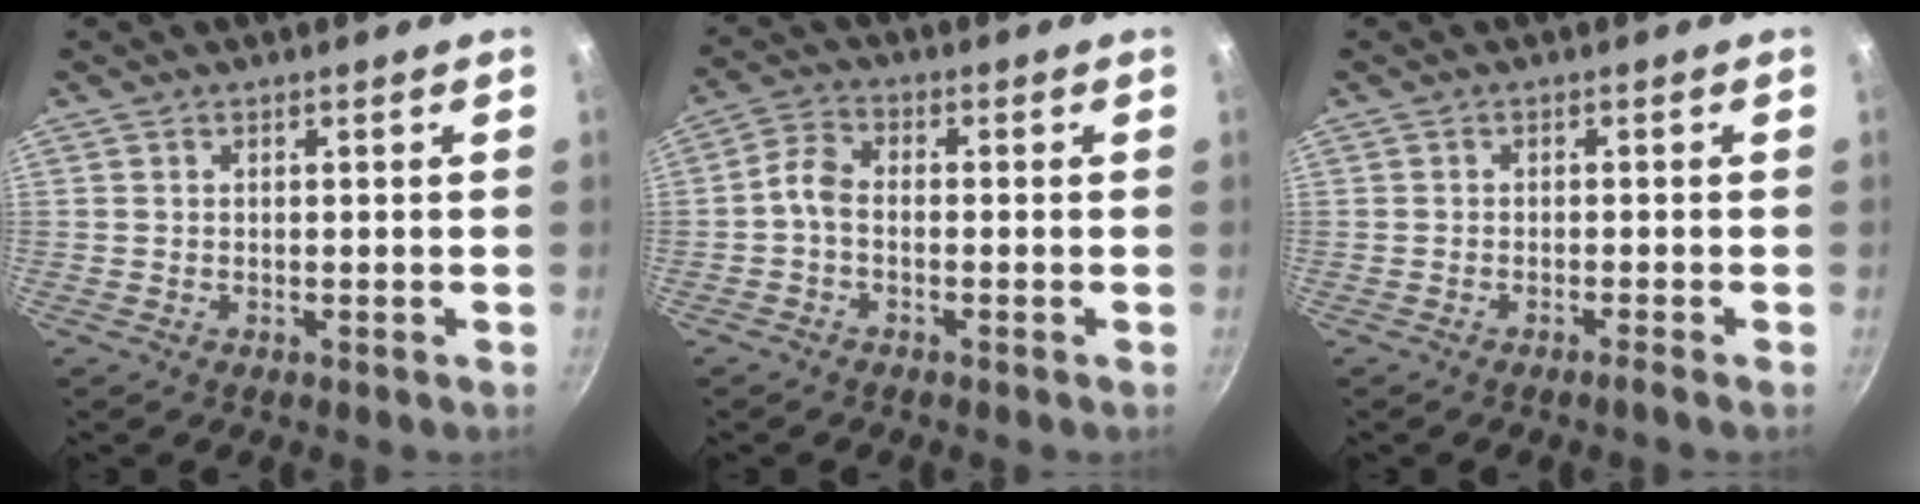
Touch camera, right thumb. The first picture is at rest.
{"total": 4.0, "force": [-1.3, 2.4, 2.9], "torque": [-0.065, 0.024, -0.036]}
{"total": 1.2, "force": [-0.9, -0.3, 0.7], "torque": [-0.024, 0.011, -0.015]}